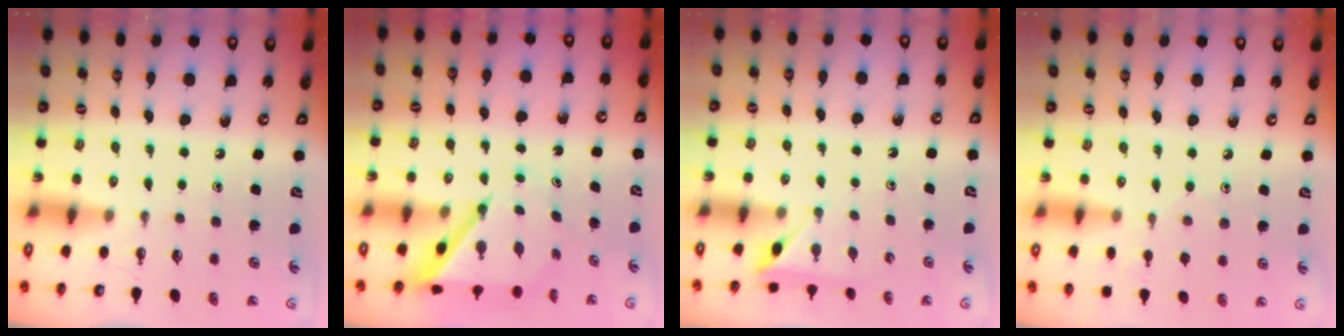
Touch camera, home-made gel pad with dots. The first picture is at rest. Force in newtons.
{"total": 6.4, "press": 6.4, "slide": 0.5}
{"total": 2.1, "press": 2.1, "slide": 0.2}
{"total": 6.2, "press": 6.1, "slide": 0.6}